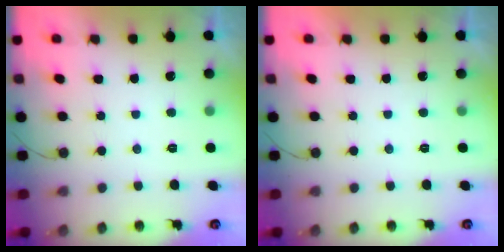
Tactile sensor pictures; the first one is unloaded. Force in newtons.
{"total": 1.8, "press": 1.8, "slide": 0.0}